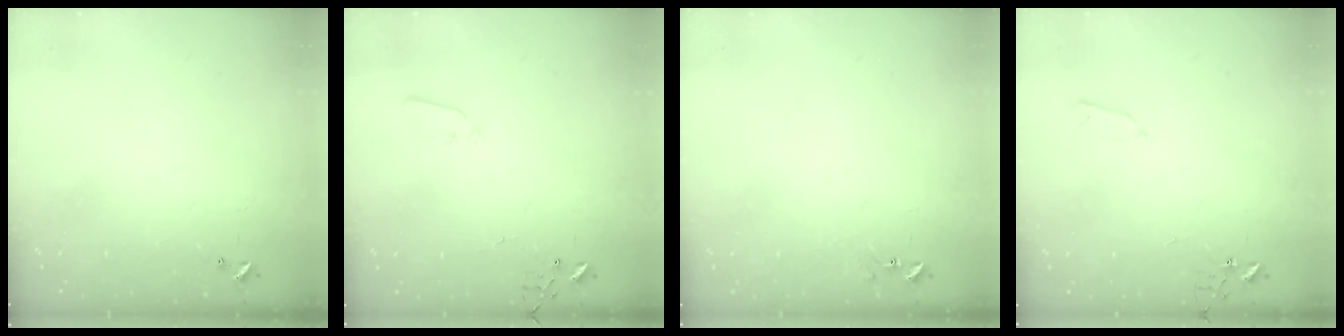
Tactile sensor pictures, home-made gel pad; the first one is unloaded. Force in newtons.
{"total": 3.0, "press": 3.0, "slide": 0.3}
{"total": 6.0, "press": 5.9, "slide": 0.6}
{"total": 3.3, "press": 3.2, "slide": 0.6}